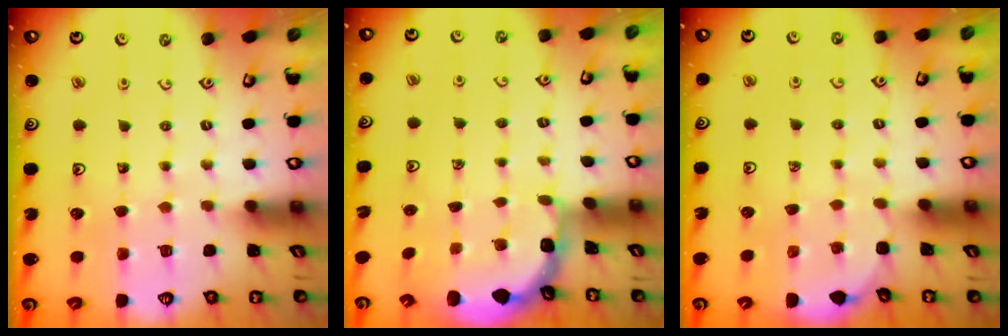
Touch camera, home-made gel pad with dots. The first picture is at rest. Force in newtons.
{"total": 2.0, "press": 1.6, "slide": 1.1}
{"total": 1.7, "press": 1.6, "slide": 0.1}